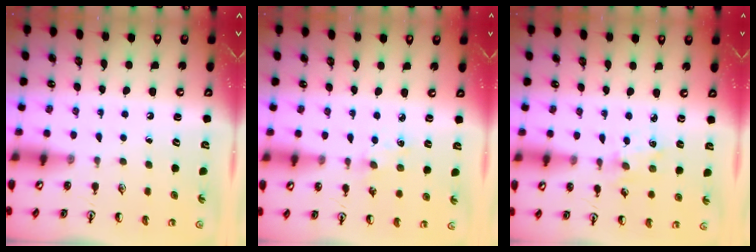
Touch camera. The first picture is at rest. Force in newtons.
{"total": 3.7, "press": 3.7, "slide": 0.5}
{"total": 1.9, "press": 1.9, "slide": 0.3}